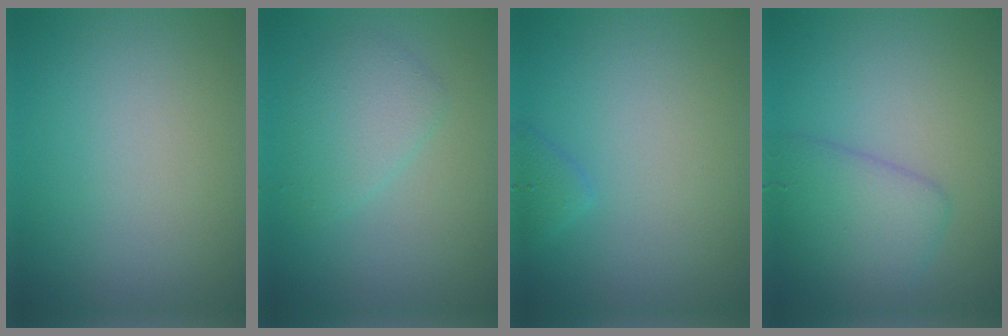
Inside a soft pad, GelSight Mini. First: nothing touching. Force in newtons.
{"total": 2.7, "press": 2.7, "slide": 0.2}
{"total": 1.2, "press": 1.2, "slide": 0.1}
{"total": 3.7, "press": 3.7, "slide": 0.3}